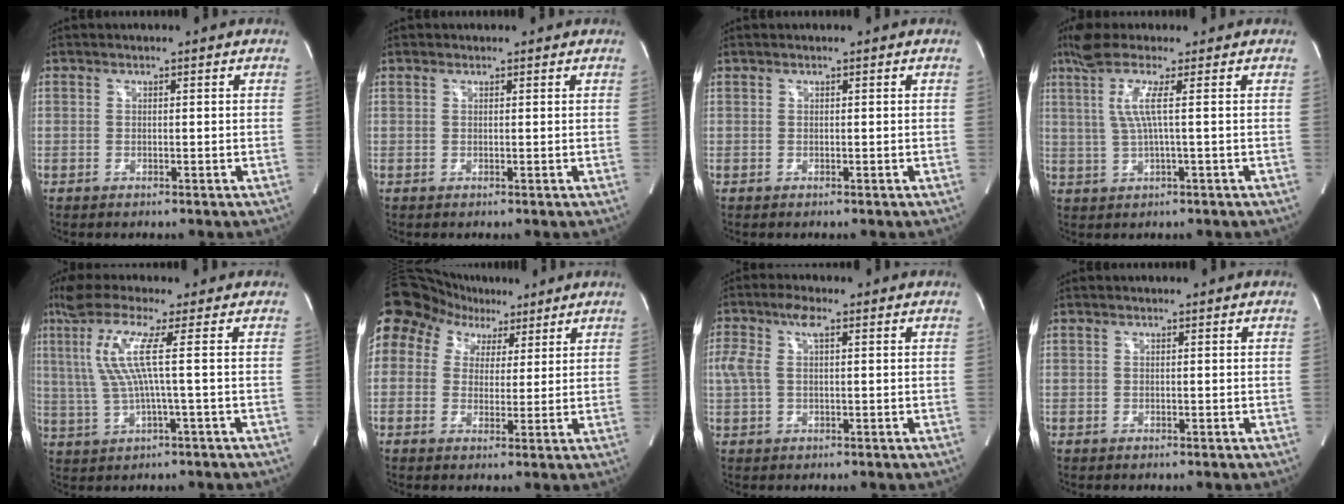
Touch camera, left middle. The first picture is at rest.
{"total": 0.7, "force": [0.5, 0.5, 0.0], "torque": [0.001, 0.006, 0.007]}
{"total": 0.0}
{"total": 6.0, "force": [2.0, -0.7, 5.6], "torque": [-0.117, 0.015, 0.040]}
{"total": 9.0, "force": [2.0, -1.1, 8.7], "torque": [-0.186, 0.013, 0.040]}
{"total": 15.9, "force": [8.9, 11.9, 5.8], "torque": [-0.162, 0.078, 0.164]}
{"total": 5.2, "force": [1.6, 1.9, 4.5], "torque": [-0.125, 0.033, 0.033]}
{"total": 0.0}